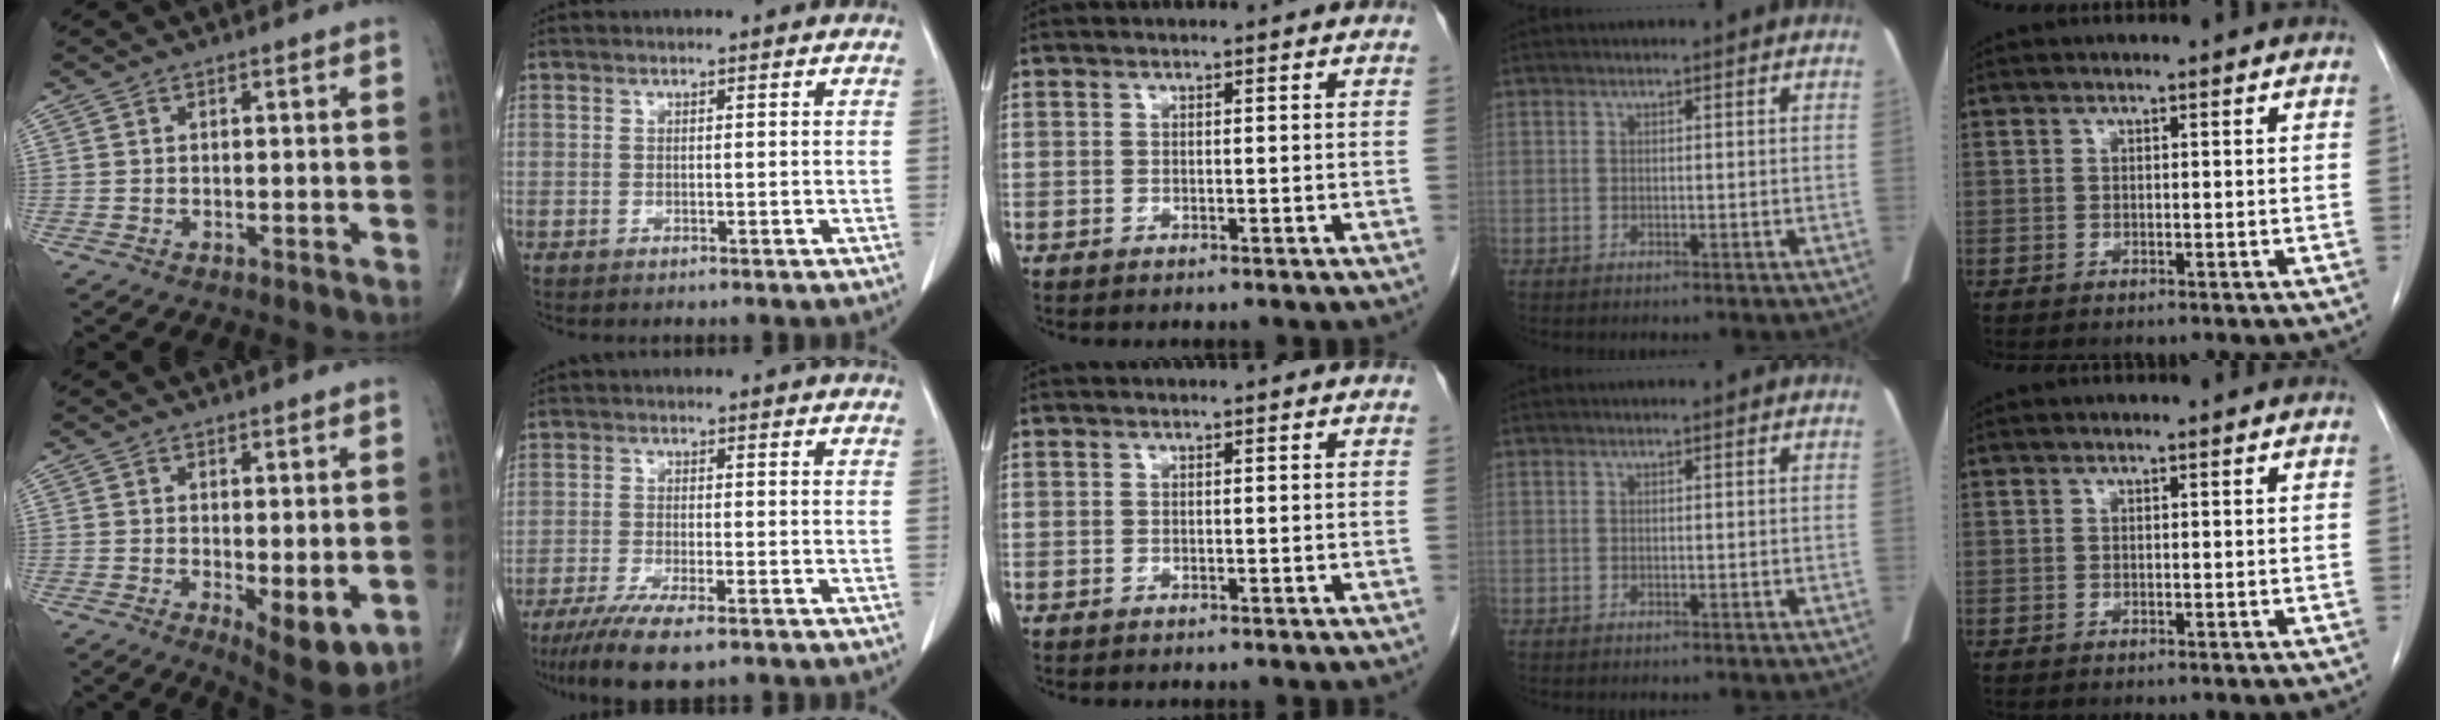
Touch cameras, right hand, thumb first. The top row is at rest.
{"thumb": {"total": 7.8, "force": [-1.6, 2.9, 7.1], "torque": [-0.096, -0.023, -0.015]}, "index": {"total": 9.0, "force": [-6.5, 1.2, 6.1], "torque": [-0.098, -0.020, -0.101]}}